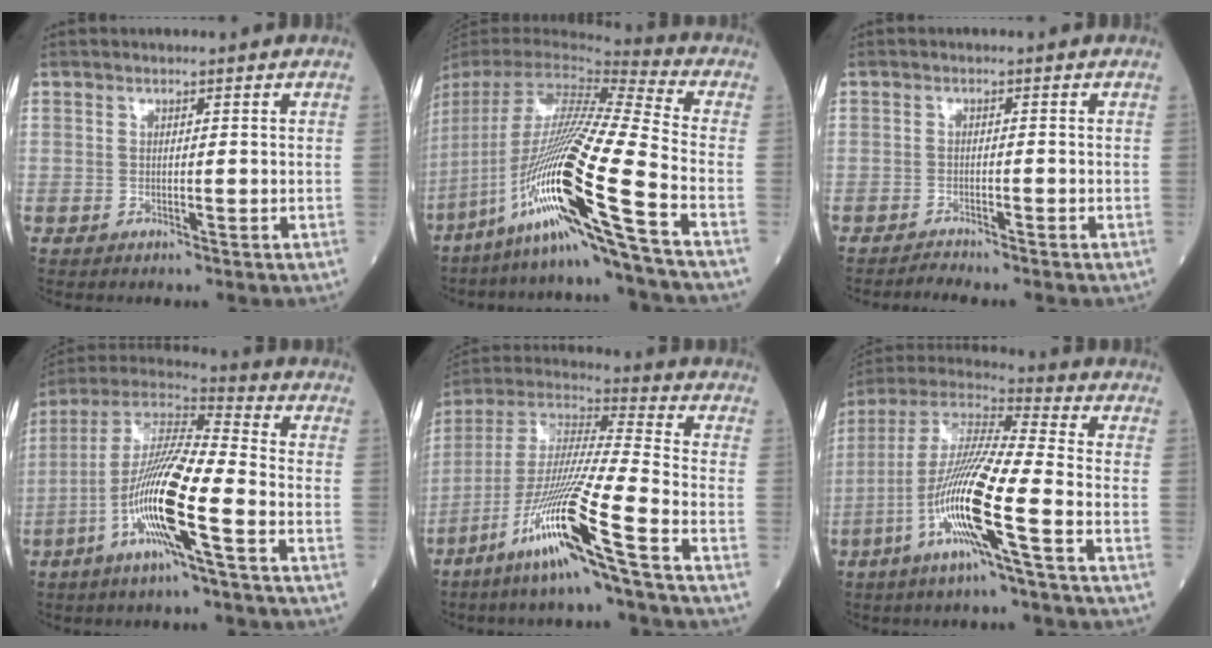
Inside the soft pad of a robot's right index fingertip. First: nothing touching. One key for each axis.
{"total": 24.8, "fx": -11.4, "fy": -1.4, "fz": 22.0, "tx": -0.438, "ty": -0.044, "tz": -0.218}
{"total": 1.7, "fx": -1.7, "fy": -0.4, "fz": 0.0, "tx": -0.005, "ty": -0.006, "tz": -0.030}
{"total": 15.2, "fx": -5.3, "fy": 0.8, "fz": 14.2, "tx": -0.287, "ty": -0.004, "tz": -0.108}
{"total": 16.9, "fx": -8.7, "fy": -1.2, "fz": 14.5, "tx": -0.303, "ty": -0.034, "tz": -0.171}
{"total": 15.3, "fx": -5.6, "fy": -0.1, "fz": 14.2, "tx": -0.294, "ty": -0.007, "tz": -0.117}